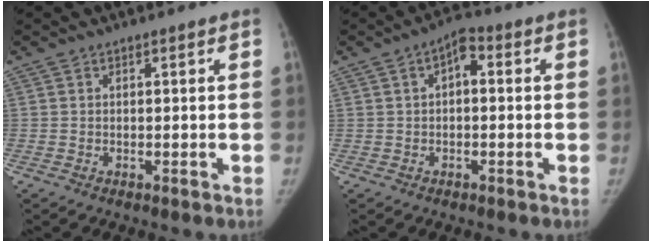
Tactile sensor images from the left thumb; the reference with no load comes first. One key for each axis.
{"total": 4.4, "fx": 0.6, "fy": 2.4, "fz": 3.6, "tx": -0.049, "ty": 0.014, "tz": -0.001}